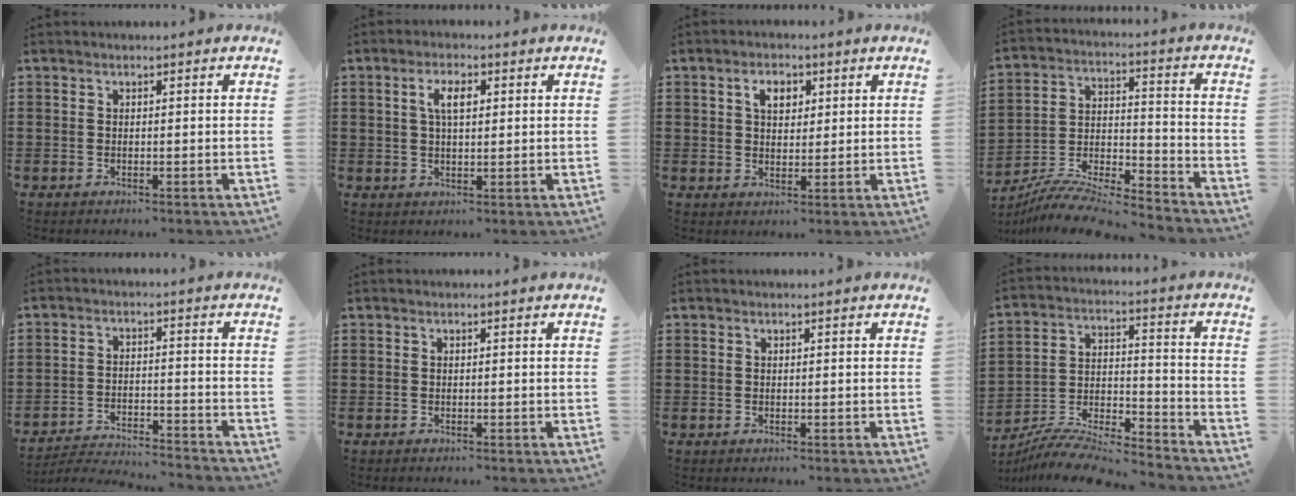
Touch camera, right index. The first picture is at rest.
{"total": 3.8, "force": [1.1, 1.6, 3.3], "torque": [-0.070, 0.010, 0.016]}
{"total": 3.6, "force": [1.3, 2.4, 2.3], "torque": [-0.047, 0.009, 0.020]}
{"total": 9.6, "force": [-9.2, 0.8, 2.8], "torque": [-0.050, 0.012, -0.185]}
{"total": 4.1, "force": [-4.1, 0.0, 0.5], "torque": [-0.022, -0.001, -0.089]}
{"total": 0.0}
{"total": 0.0}
{"total": 9.1, "force": [-8.7, 1.1, 2.6], "torque": [-0.049, 0.011, -0.175]}